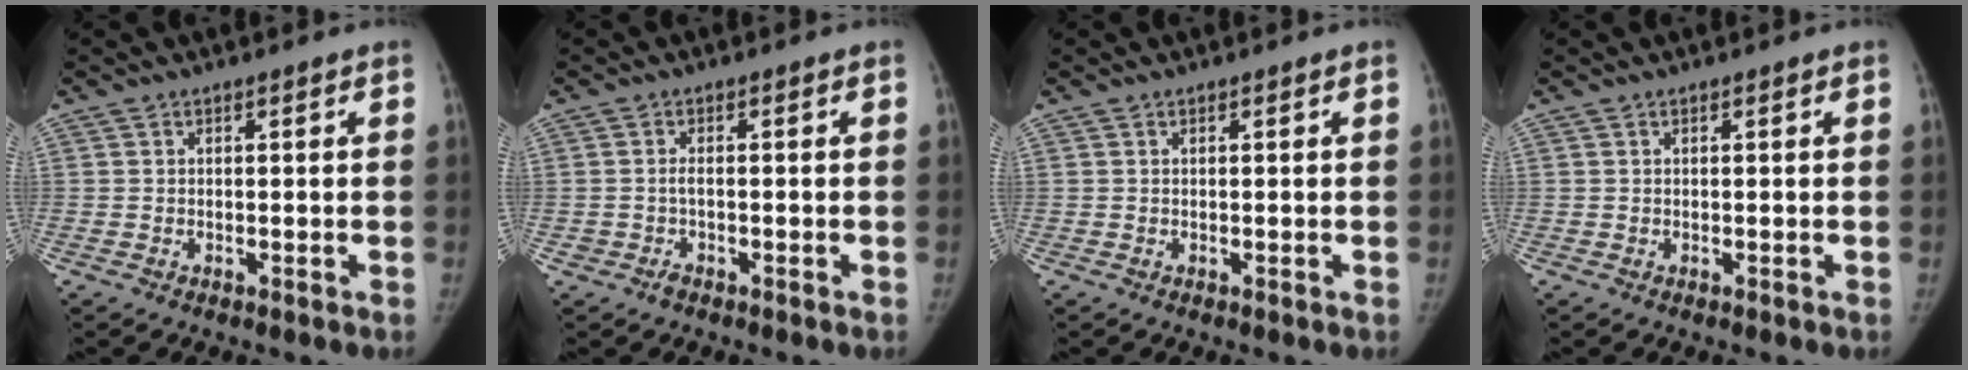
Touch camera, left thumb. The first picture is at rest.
{"total": 1.3, "force": [-0.7, 0.8, 0.8], "torque": [-0.014, 0.005, -0.012]}
{"total": 0.0}
{"total": 0.0}